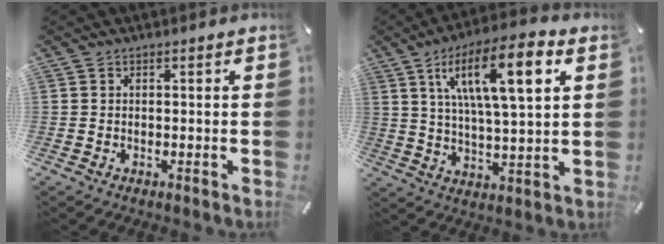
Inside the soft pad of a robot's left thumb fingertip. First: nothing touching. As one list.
[{"total": 15.8, "force": [7.2, 4.7, 13.3], "torque": [-0.224, -0.007, 0.111]}]